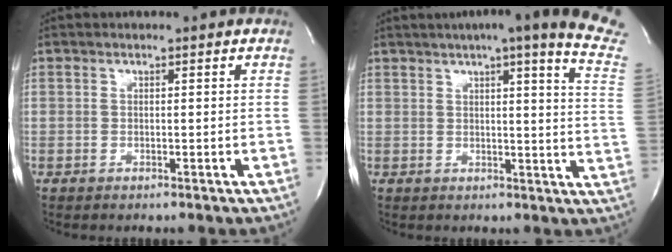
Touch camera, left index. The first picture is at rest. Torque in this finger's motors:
{"motor_torque": [0.00, -0.23, 0.47, 0.09]}